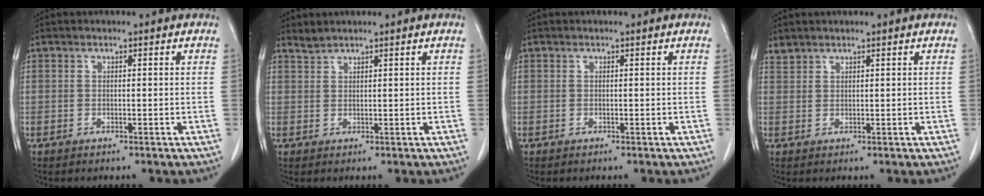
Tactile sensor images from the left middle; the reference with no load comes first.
{"total": 1.3, "force": [1.3, -0.1, 0.0], "torque": [-0.004, 0.001, 0.029]}
{"total": 0.0}
{"total": 1.4, "force": [1.3, 0.3, 0.0], "torque": [-0.002, 0.004, 0.029]}